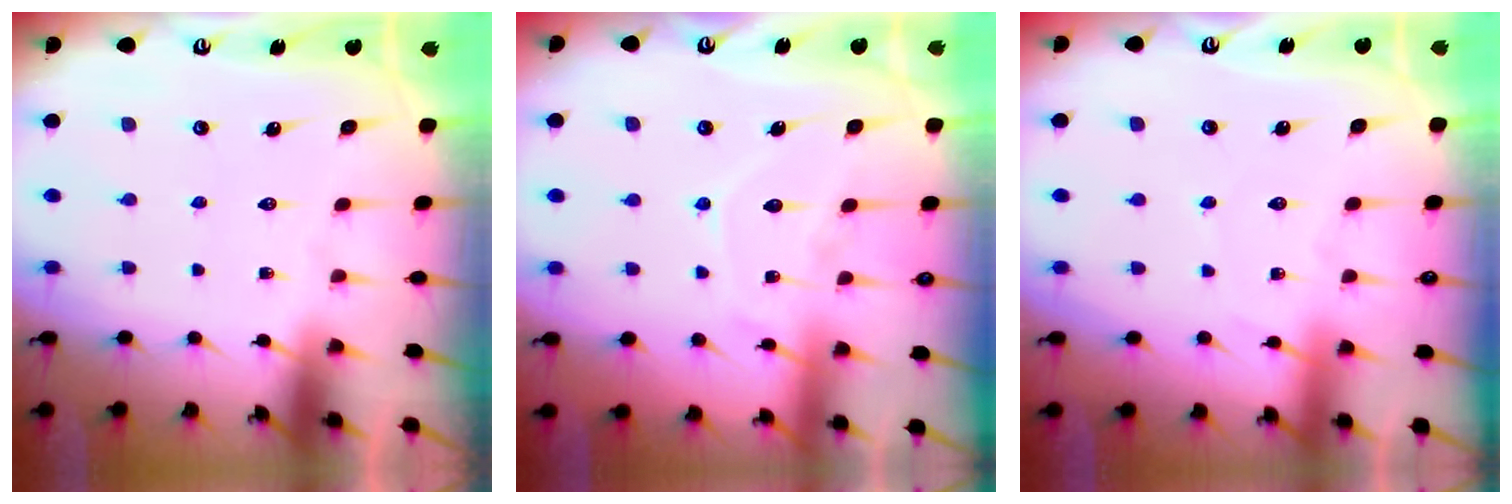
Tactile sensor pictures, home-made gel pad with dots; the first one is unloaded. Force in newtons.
{"total": 9.4, "press": 9.4, "slide": 0.9}
{"total": 1.9, "press": 1.9, "slide": 0.2}